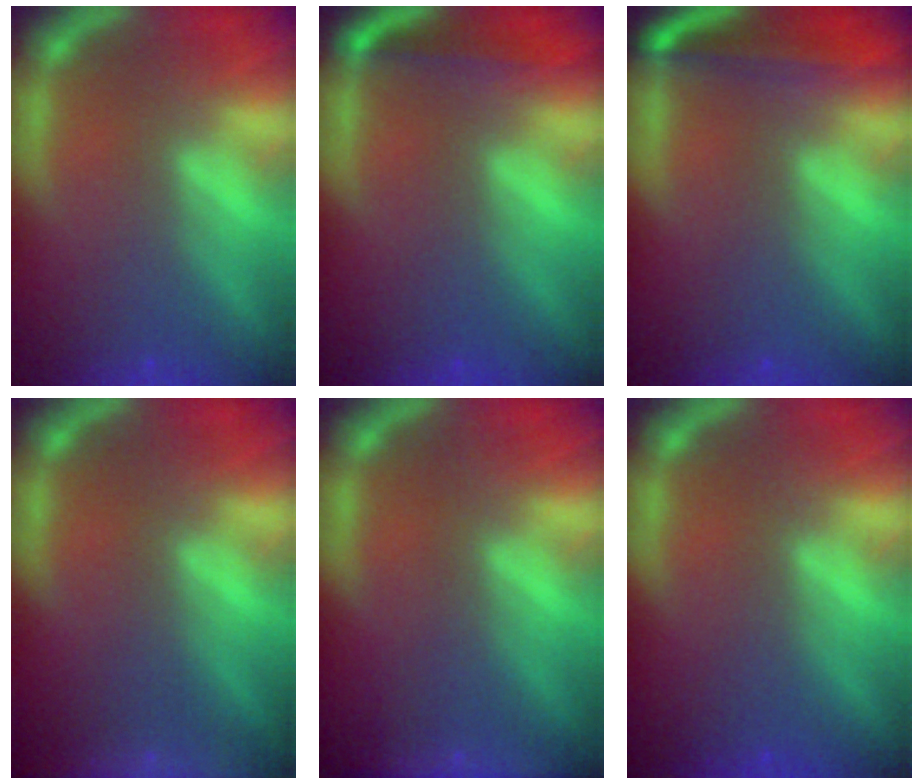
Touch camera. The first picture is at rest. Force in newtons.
{"total": 3.0}
{"total": 5.0}
{"total": 6.5}
{"total": 2.4}
{"total": 0.0}